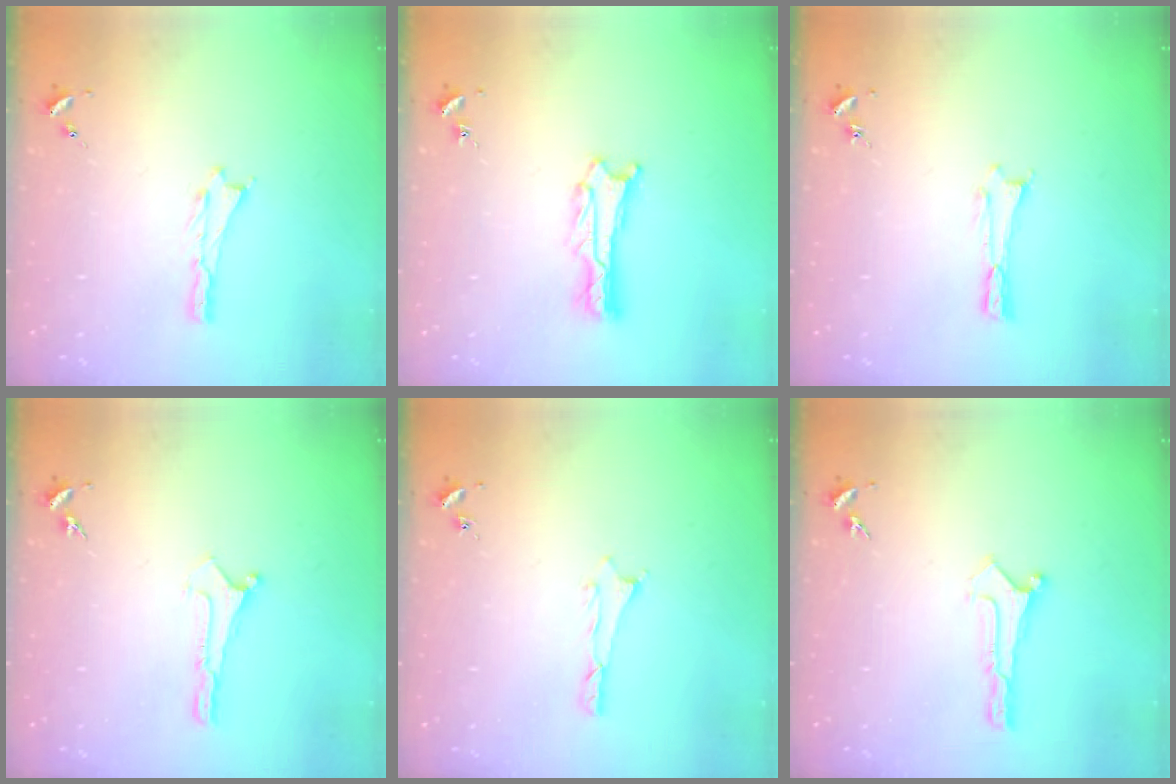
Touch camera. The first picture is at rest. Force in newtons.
{"total": 1.1, "press": 1.1, "slide": 0.2}
{"total": 0.0}
{"total": 0.0}
{"total": 0.6, "press": 0.5, "slide": 0.2}
{"total": 0.0}